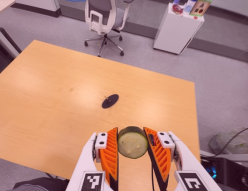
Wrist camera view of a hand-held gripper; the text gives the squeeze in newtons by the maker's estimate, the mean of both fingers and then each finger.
{"total": 9.2, "left": 8.2, "right": 10.1}